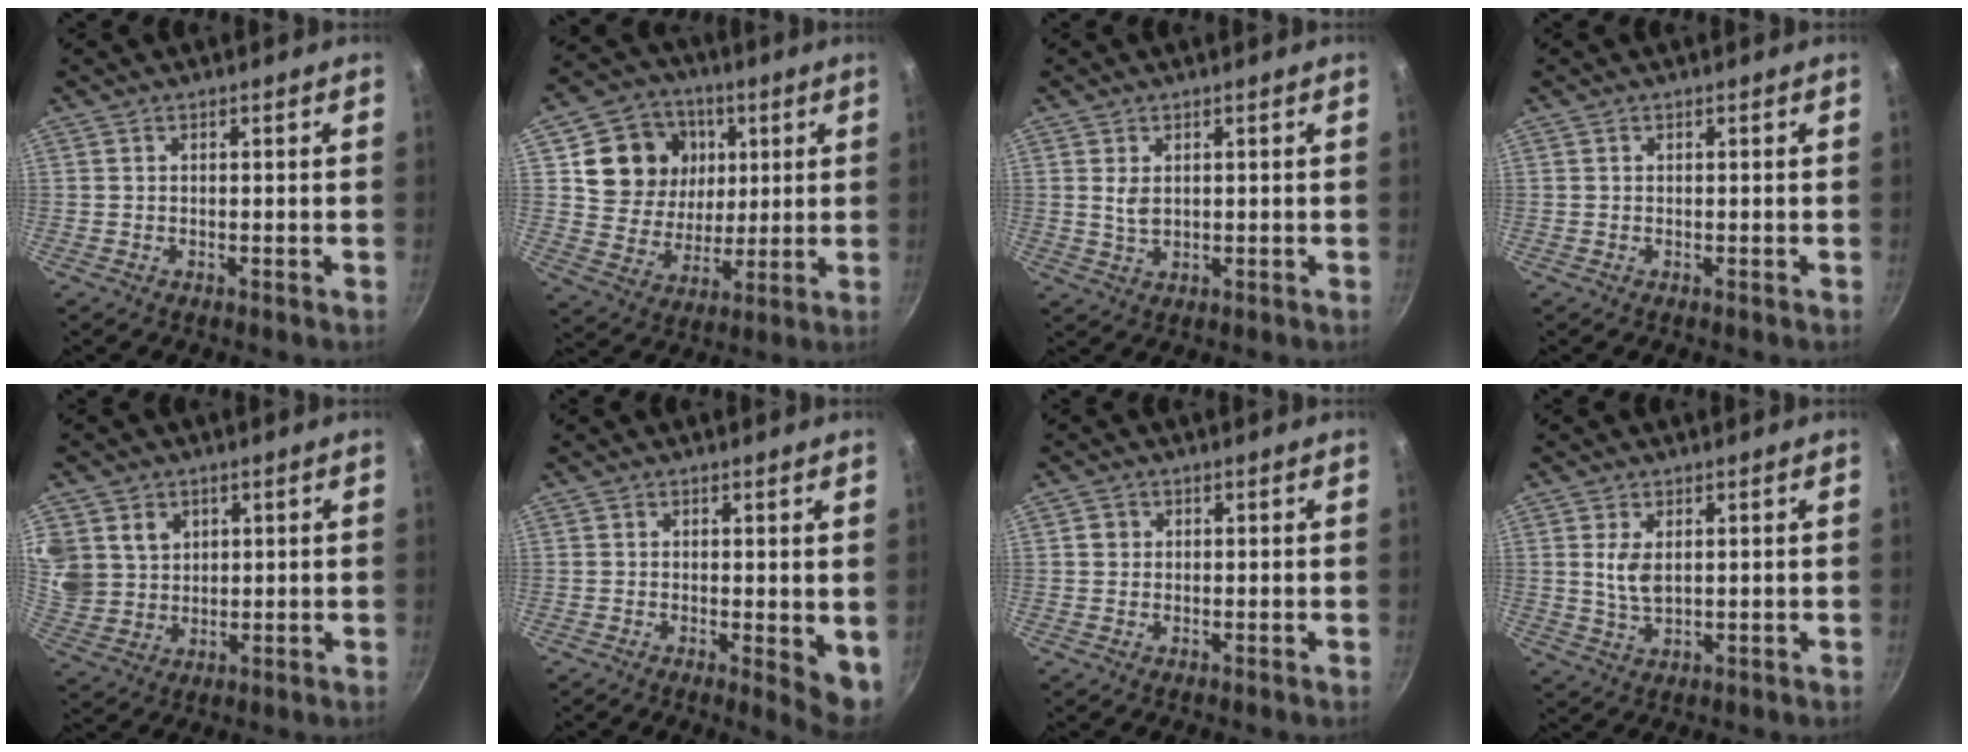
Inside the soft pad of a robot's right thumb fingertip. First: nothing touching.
{"total": 15.2, "force": [4.6, 13.0, 6.5], "torque": [-0.088, -0.010, 0.083]}
{"total": 3.1, "force": [0.8, 2.0, 2.3], "torque": [-0.040, -0.007, 0.019]}
{"total": 0.0}
{"total": 12.9, "force": [4.6, 10.8, 5.2], "torque": [-0.106, -0.007, 0.104]}
{"total": 5.7, "force": [-0.4, 1.8, 5.4], "torque": [-0.063, -0.011, -0.002]}
{"total": 1.6, "force": [0.2, 1.5, 0.5], "torque": [-0.004, 0.004, 0.002]}
{"total": 4.7, "force": [1.2, 2.6, 3.8], "torque": [-0.067, -0.014, 0.027]}